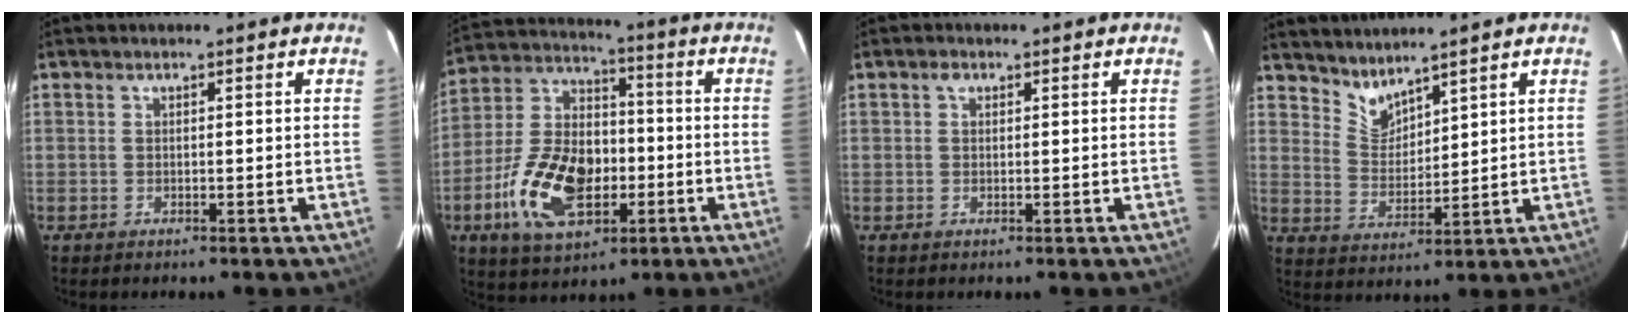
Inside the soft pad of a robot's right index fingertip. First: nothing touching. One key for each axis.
{"total": 17.9, "fx": -5.8, "fy": 10.7, "fz": 13.1, "tx": -0.279, "ty": 0.010, "tz": -0.094}
{"total": 1.1, "fx": 0.4, "fy": 0.9, "fz": 0.5, "tx": -0.008, "ty": 0.006, "tz": 0.005}
{"total": 5.4, "fx": 5.0, "fy": 1.5, "fz": 1.6, "tx": -0.024, "ty": -0.005, "tz": 0.102}